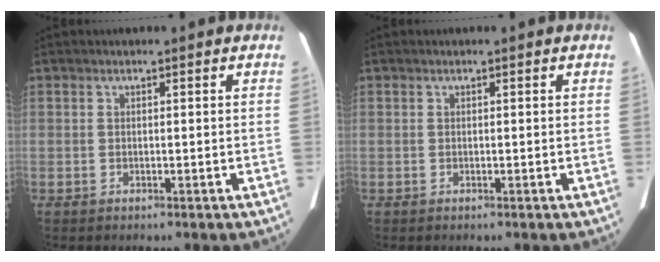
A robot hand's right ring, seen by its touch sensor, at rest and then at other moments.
{"total": 0.0}